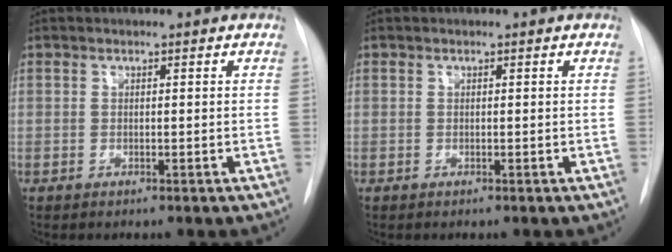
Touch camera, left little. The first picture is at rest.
{"total": 0.0}